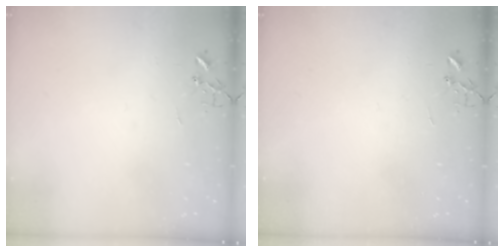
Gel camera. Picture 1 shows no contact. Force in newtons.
{"total": 0.0}